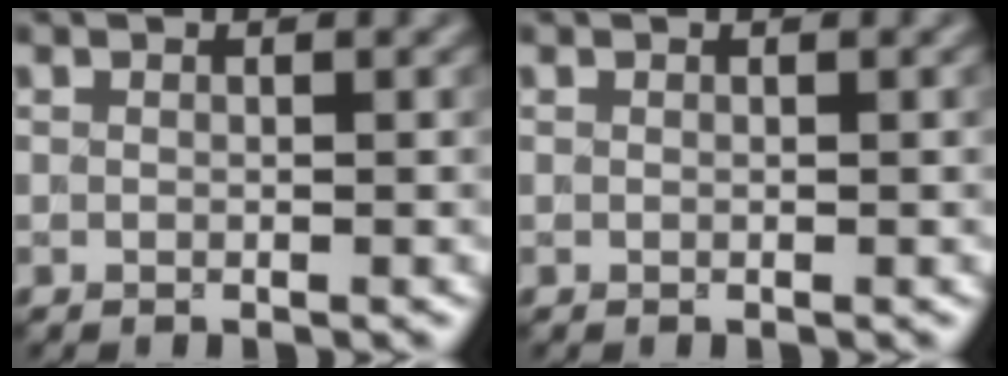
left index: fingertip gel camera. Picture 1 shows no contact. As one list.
[{"total": 0.0}]